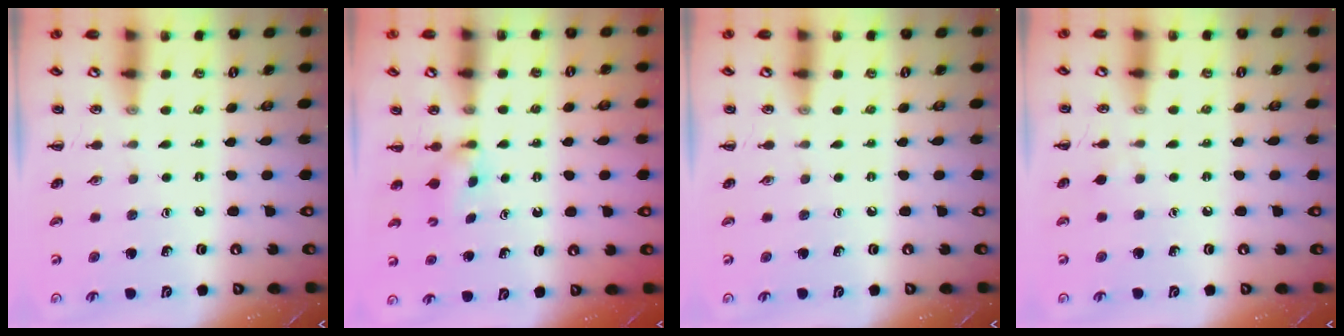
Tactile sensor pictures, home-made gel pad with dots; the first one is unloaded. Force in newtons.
{"total": 2.4, "press": 2.3, "slide": 0.9}
{"total": 0.0}
{"total": 2.4, "press": 2.3, "slide": 0.9}